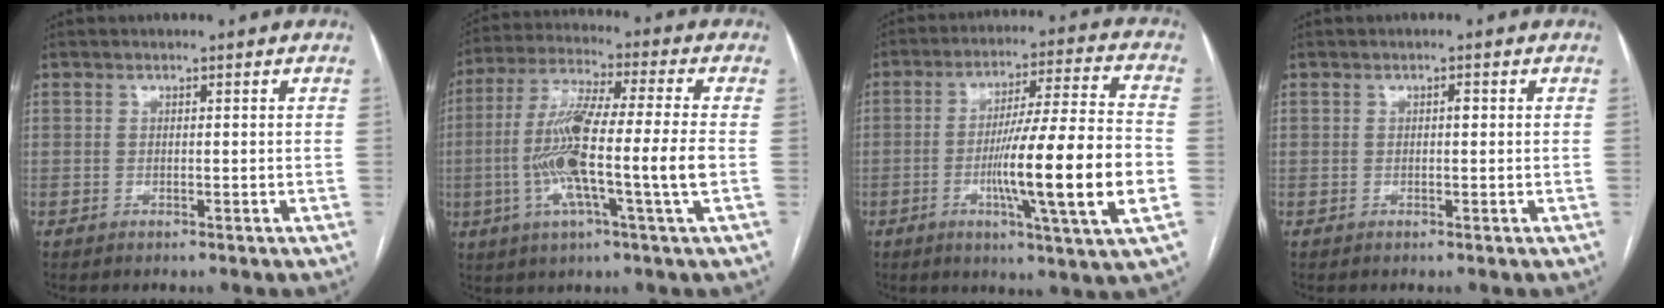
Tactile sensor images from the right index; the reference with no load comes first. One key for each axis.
{"total": 15.1, "fx": -2.5, "fy": 0.1, "fz": 14.9, "tx": -0.287, "ty": 0.000, "tz": -0.054}
{"total": 17.7, "fx": -3.8, "fy": -0.4, "fz": 17.2, "tx": -0.277, "ty": -0.007, "tz": -0.065}
{"total": 0.9, "fx": 0.1, "fy": 0.3, "fz": 0.8, "tx": -0.011, "ty": 0.003, "tz": 0.001}